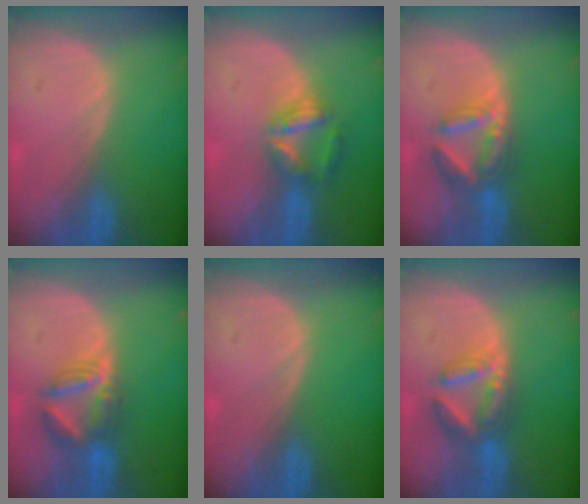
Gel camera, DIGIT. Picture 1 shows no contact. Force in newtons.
{"total": 5.7, "press": 5.4, "slide": 1.9}
{"total": 7.0, "press": 6.2, "slide": 3.4}
{"total": 6.2, "press": 6.2, "slide": 0.7}
{"total": 0.0}
{"total": 7.0, "press": 6.2, "slide": 3.4}